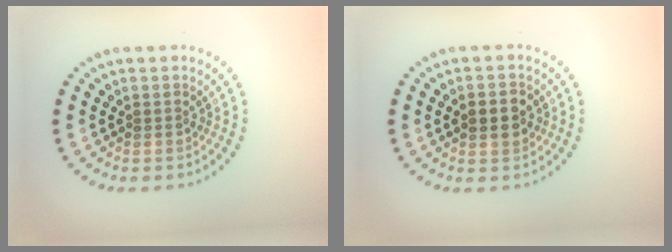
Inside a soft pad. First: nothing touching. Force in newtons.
{"total": 3.2, "press": 3.2, "slide": 0.1}